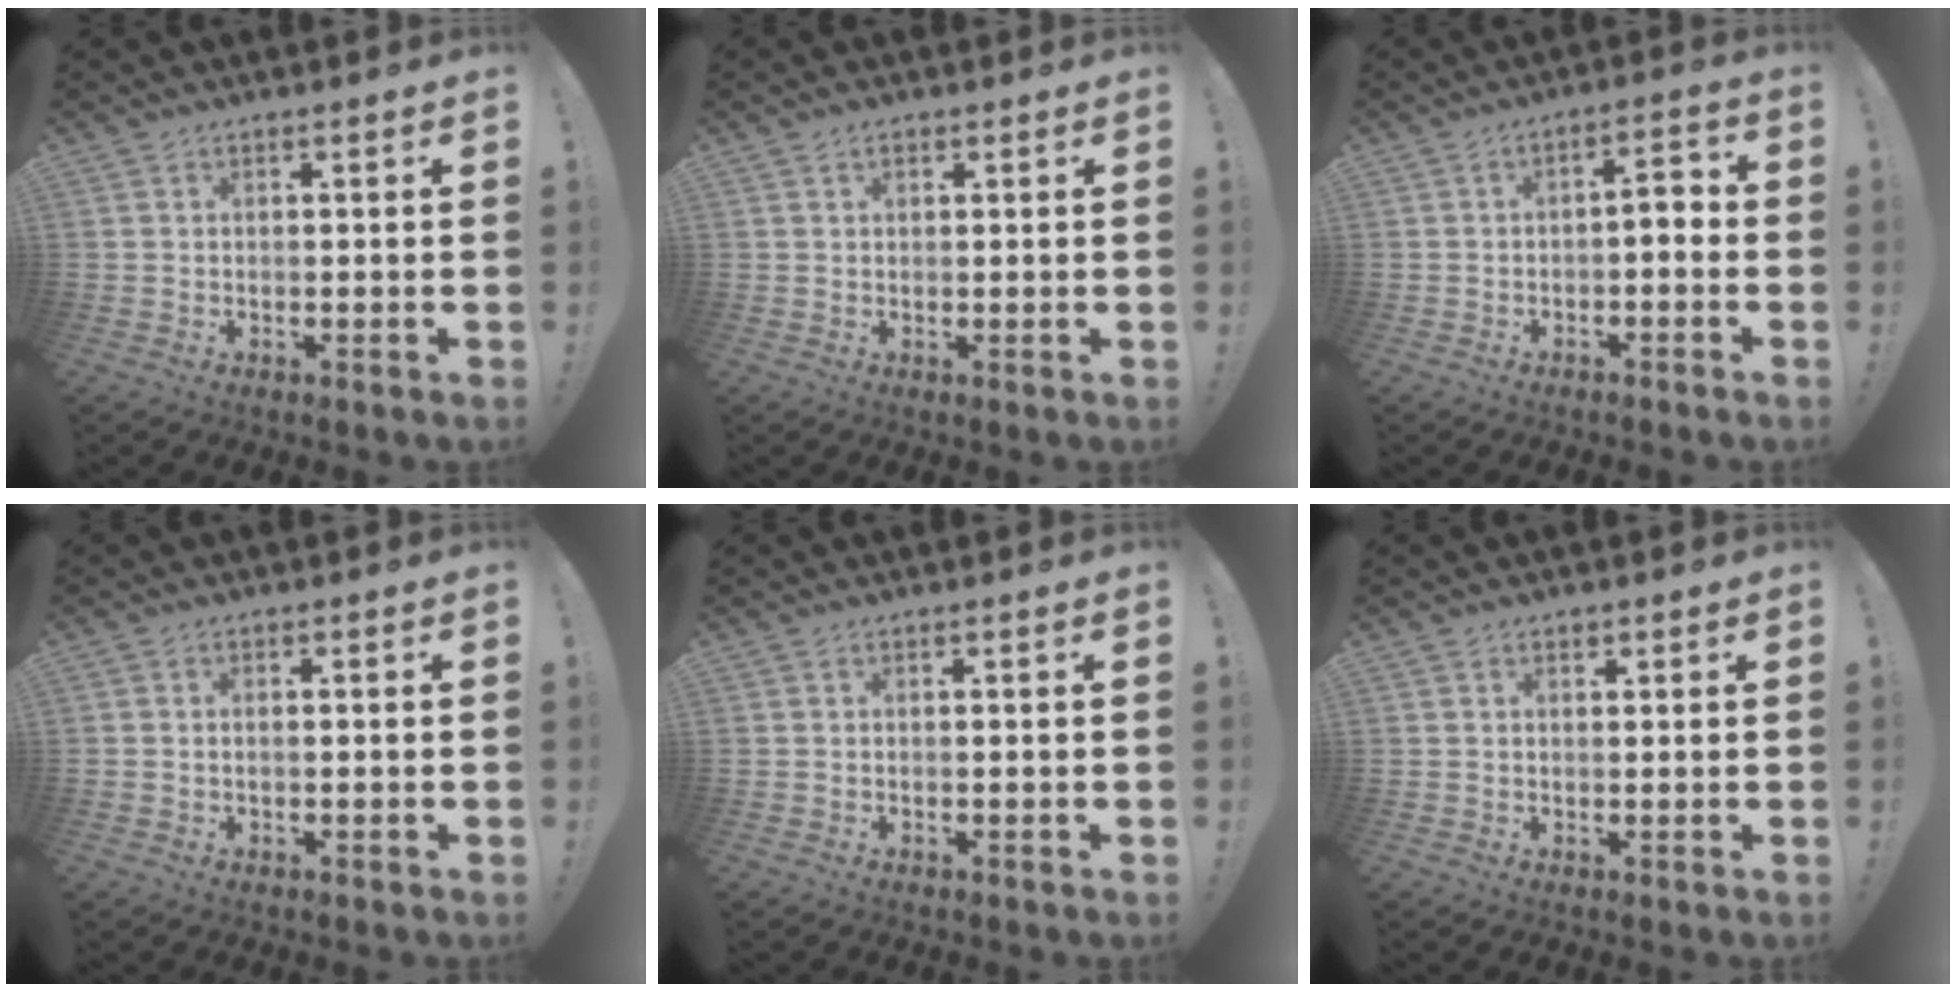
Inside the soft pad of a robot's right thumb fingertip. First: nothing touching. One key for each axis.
{"total": 1.2, "fx": 0.7, "fy": 0.8, "fz": 0.5, "tx": -0.005, "ty": 0.000, "tz": 0.012}
{"total": 4.3, "fx": -1.5, "fy": 1.7, "fz": 3.6, "tx": -0.050, "ty": 0.007, "tz": -0.033}
{"total": 0.6, "fx": -0.4, "fy": 0.3, "fz": 0.4, "tx": -0.010, "ty": 0.001, "tz": -0.006}
{"total": 0.0}
{"total": 0.9, "fx": 0.6, "fy": 0.5, "fz": 0.4, "tx": -0.004, "ty": -0.001, "tz": 0.011}